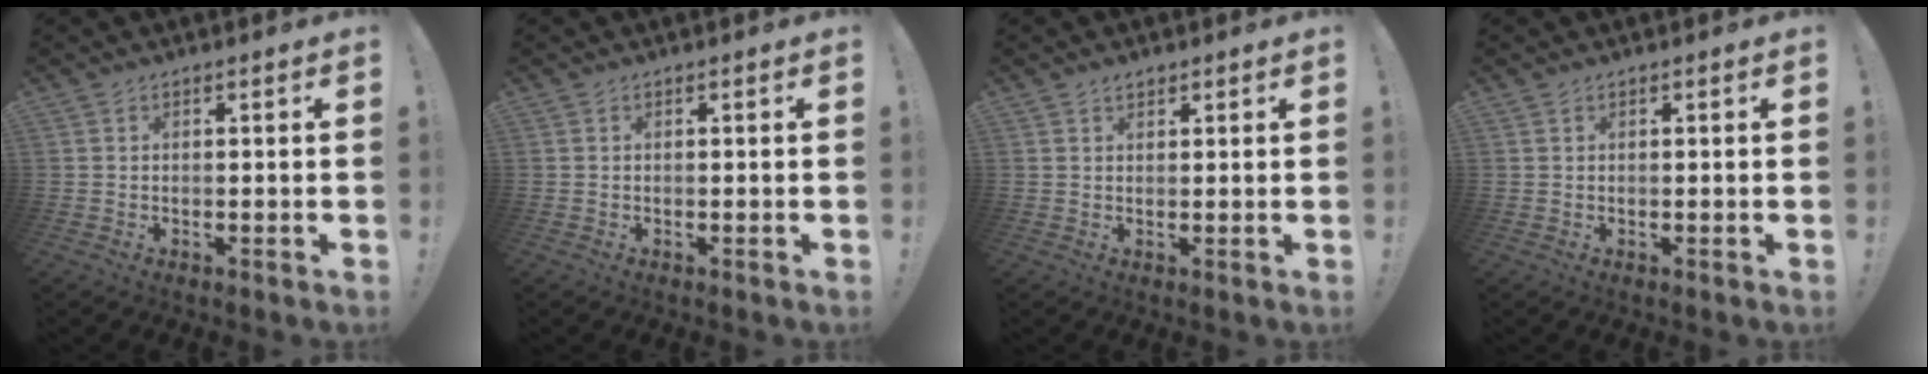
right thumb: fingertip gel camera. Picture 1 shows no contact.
{"total": 0.0}
{"total": 1.4, "force": [1.1, 0.7, 0.5], "torque": [-0.006, -0.004, 0.021]}
{"total": 0.0}